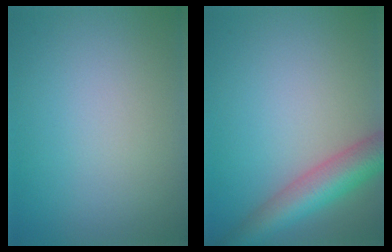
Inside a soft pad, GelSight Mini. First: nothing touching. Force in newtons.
{"total": 6.0, "press": 6.0, "slide": 0.2}